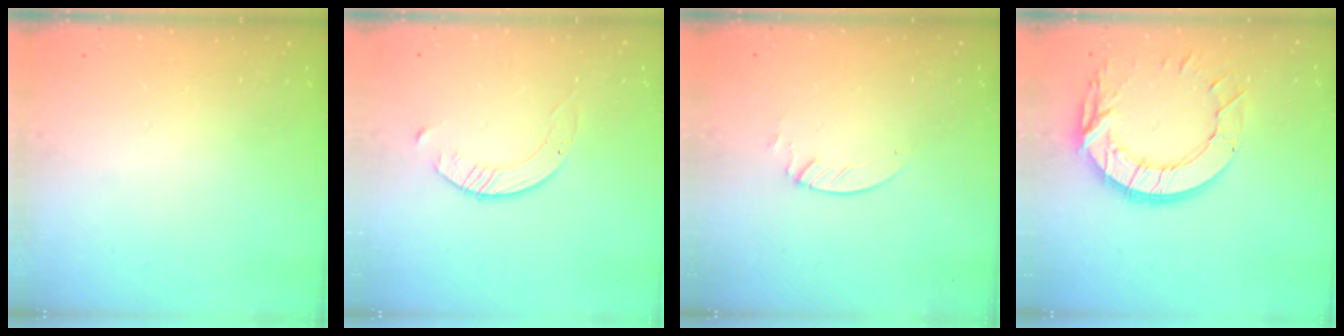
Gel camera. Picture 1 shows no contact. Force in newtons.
{"total": 2.6, "press": 2.6, "slide": 0.3}
{"total": 1.3, "press": 1.3, "slide": 0.1}
{"total": 15.3, "press": 15.2, "slide": 1.3}